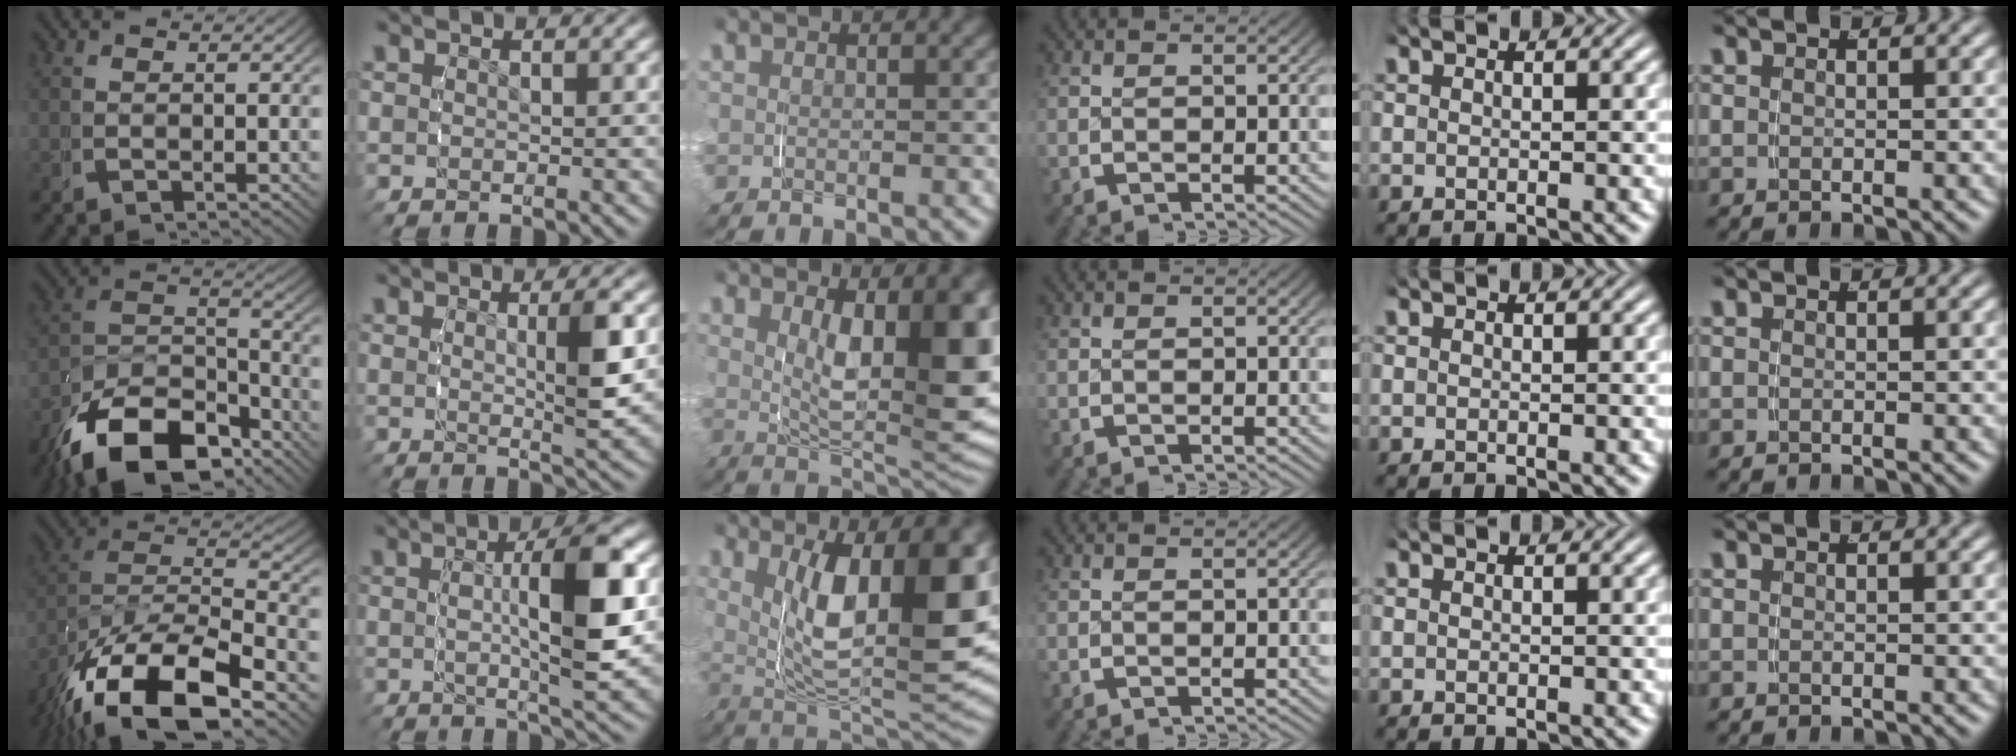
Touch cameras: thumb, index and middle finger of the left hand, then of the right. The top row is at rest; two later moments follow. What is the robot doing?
{"motion": "grasp_and_lifting", "object": "phone"}